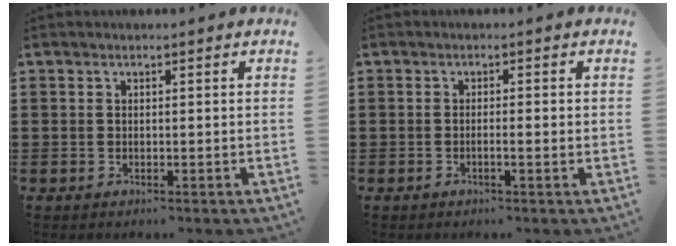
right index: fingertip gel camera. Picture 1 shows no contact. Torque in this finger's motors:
{"motor_torque": [-0.21, 0.45, -0.06, 0.00]}